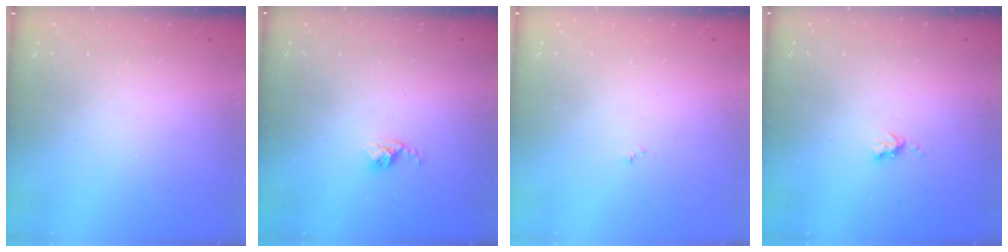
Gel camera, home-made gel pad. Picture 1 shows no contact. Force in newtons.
{"total": 2.5, "press": 2.5, "slide": 0.4}
{"total": 3.0, "press": 2.9, "slide": 0.3}
{"total": 3.7, "press": 3.6, "slide": 0.5}